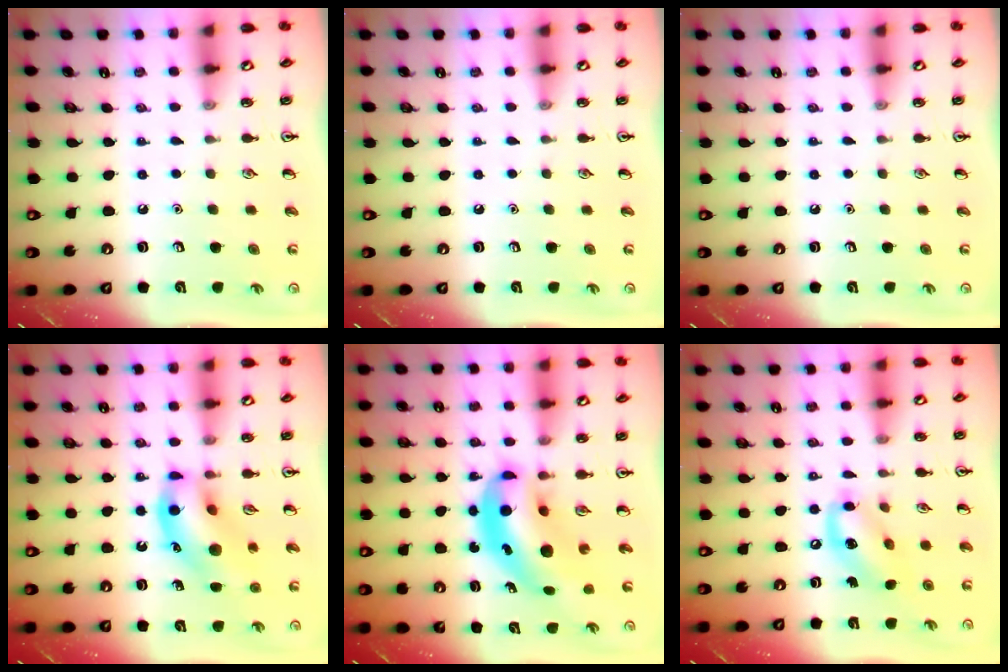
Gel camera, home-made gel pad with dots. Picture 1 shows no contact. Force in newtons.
{"total": 0.0}
{"total": 0.0}
{"total": 14.8, "press": 14.5, "slide": 2.9}
{"total": 10.9, "press": 10.3, "slide": 3.5}
{"total": 11.8, "press": 11.5, "slide": 2.6}